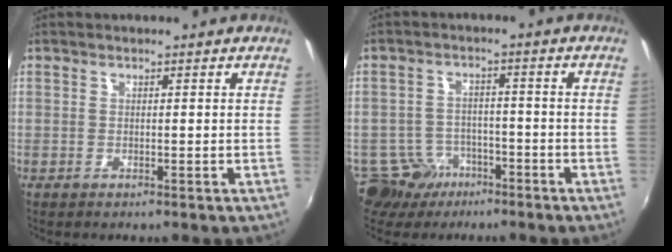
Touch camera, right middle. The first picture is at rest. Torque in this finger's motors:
{"motor_torque": [-0.22, -0.26, -0.05, -0.02]}